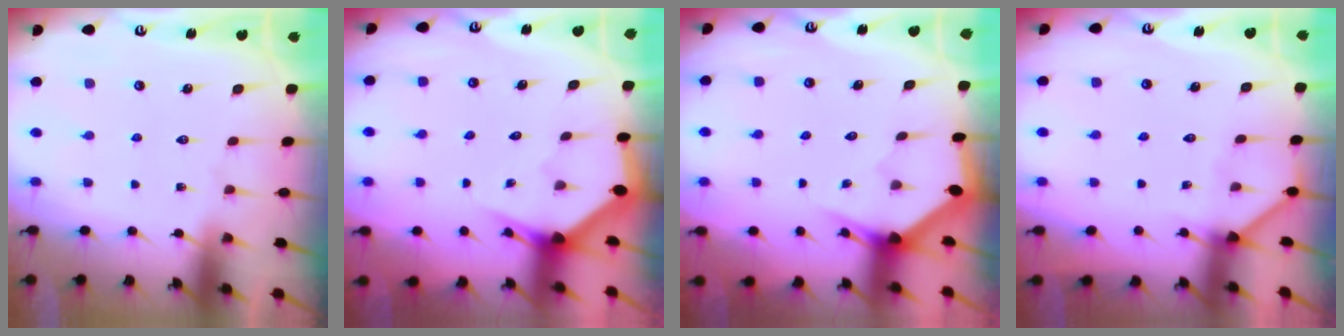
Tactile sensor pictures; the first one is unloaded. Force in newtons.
{"total": 3.0, "press": 3.0, "slide": 0.1}
{"total": 3.2, "press": 3.2, "slide": 0.1}
{"total": 2.7, "press": 2.7, "slide": 0.4}